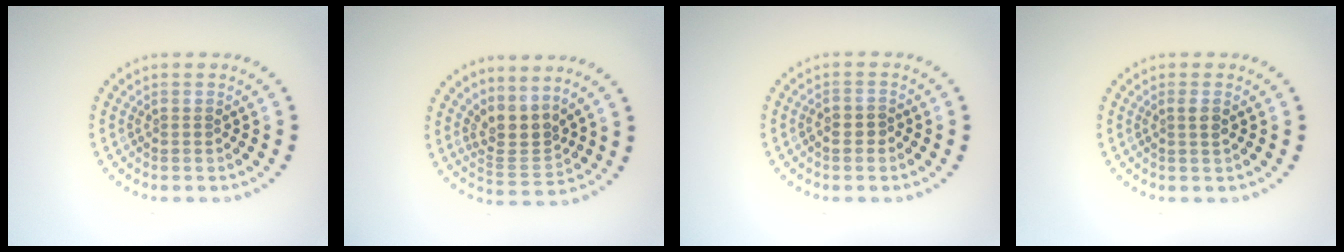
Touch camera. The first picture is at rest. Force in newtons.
{"total": 3.0, "press": 2.1, "slide": 2.2}
{"total": 1.0, "press": 0.9, "slide": 0.5}
{"total": 1.1, "press": 0.9, "slide": 0.6}